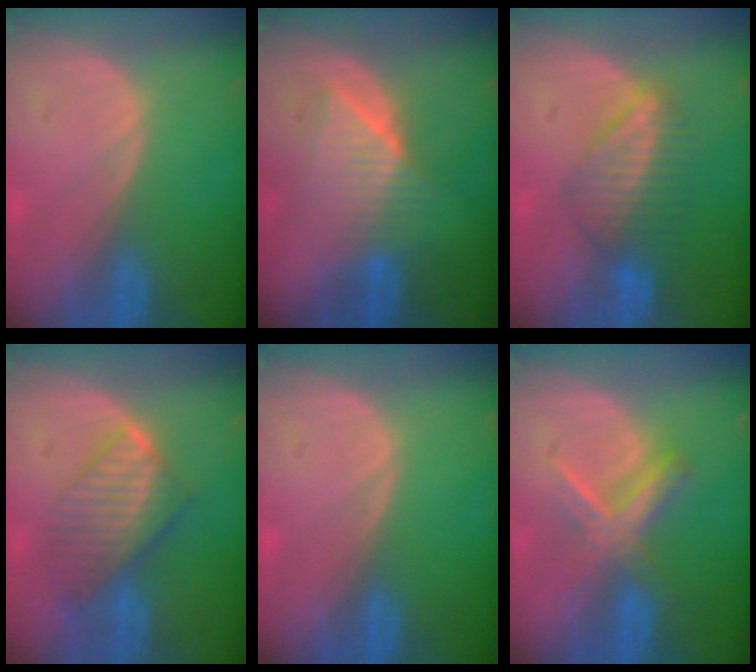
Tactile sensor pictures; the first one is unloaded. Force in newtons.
{"total": 6.4, "press": 6.3, "slide": 1.2}
{"total": 6.4, "press": 6.0, "slide": 2.0}
{"total": 7.7, "press": 6.9, "slide": 3.5}
{"total": 0.0}
{"total": 5.5, "press": 5.5, "slide": 1.0}